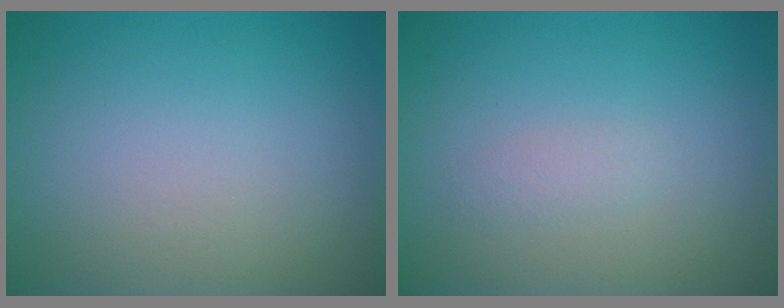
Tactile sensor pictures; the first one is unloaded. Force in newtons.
{"total": 0.9, "press": 0.9, "slide": 0.0}